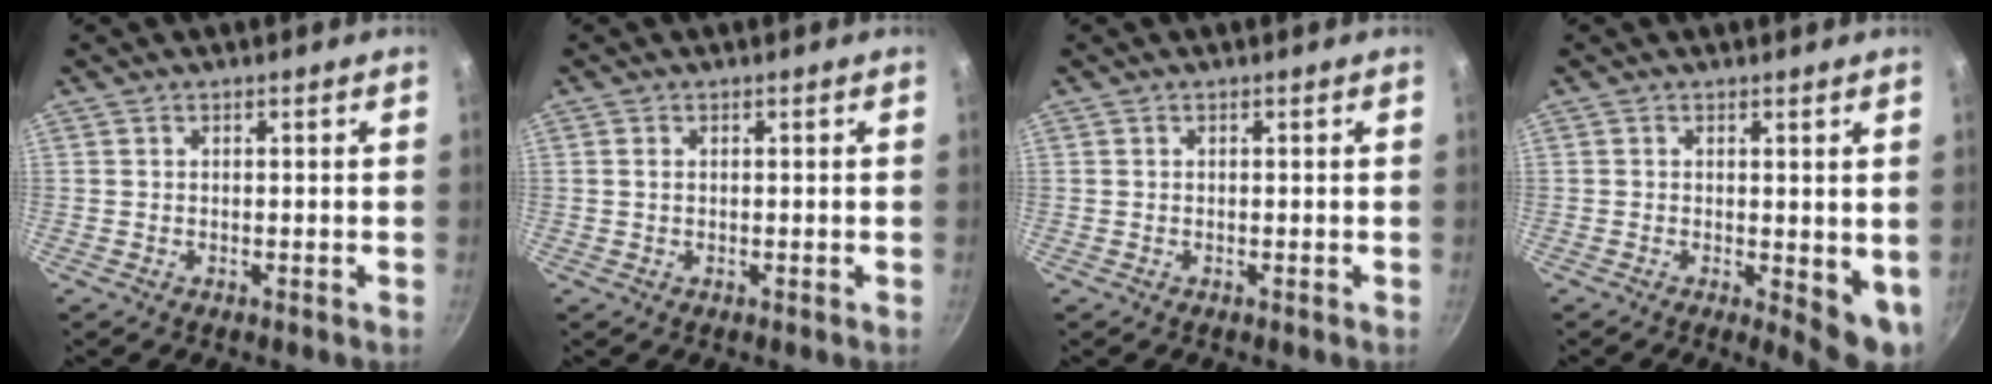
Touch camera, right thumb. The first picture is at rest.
{"total": 0.7, "force": [0.2, 0.5, 0.5], "torque": [-0.010, 0.000, 0.004]}
{"total": 0.0}
{"total": 6.3, "force": [0.1, 2.7, 5.7], "torque": [-0.067, -0.011, 0.006]}